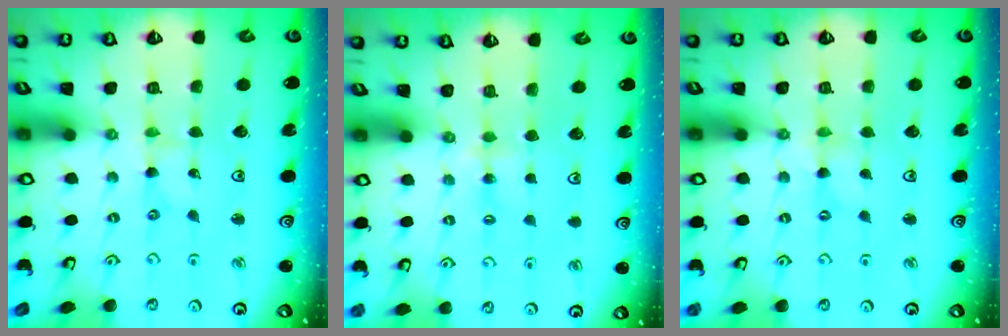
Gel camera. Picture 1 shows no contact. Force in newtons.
{"total": 3.0, "press": 3.0, "slide": 0.5}
{"total": 0.0}